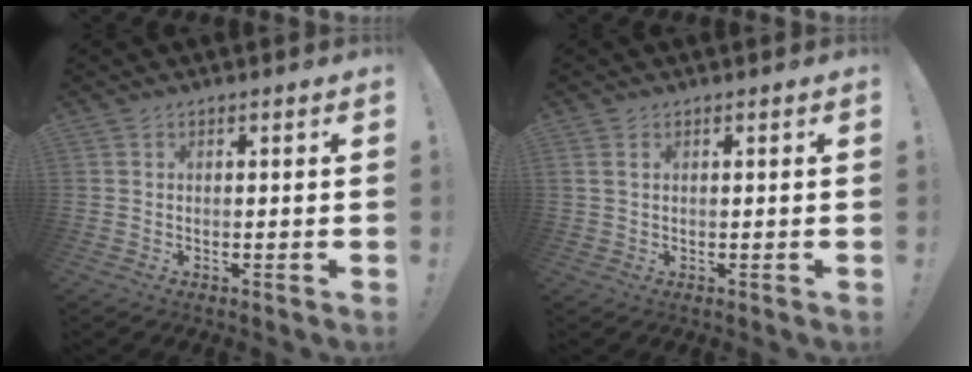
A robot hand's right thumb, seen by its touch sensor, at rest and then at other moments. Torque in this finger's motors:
{"motor_torque": [-0.09, 0.00, -0.21, -0.04, 0.03]}